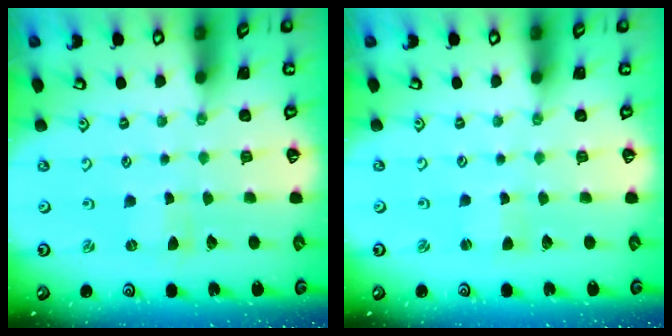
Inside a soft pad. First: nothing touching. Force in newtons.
{"total": 0.7, "press": 0.7, "slide": 0.2}